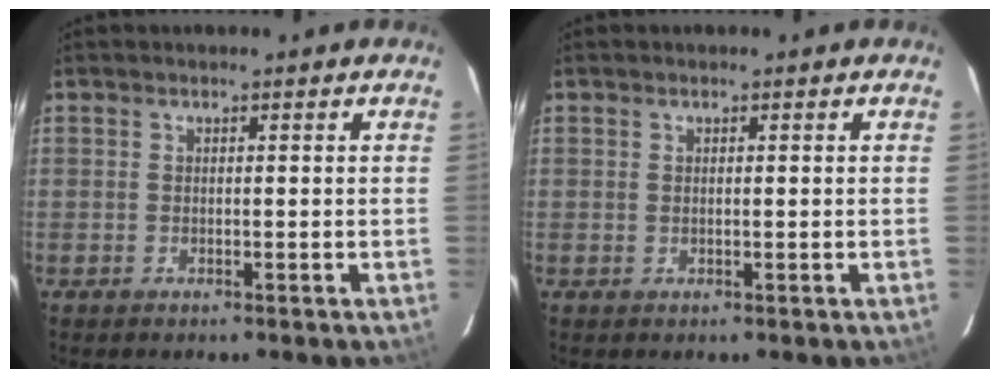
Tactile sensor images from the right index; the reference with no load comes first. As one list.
[{"total": 0.0}]